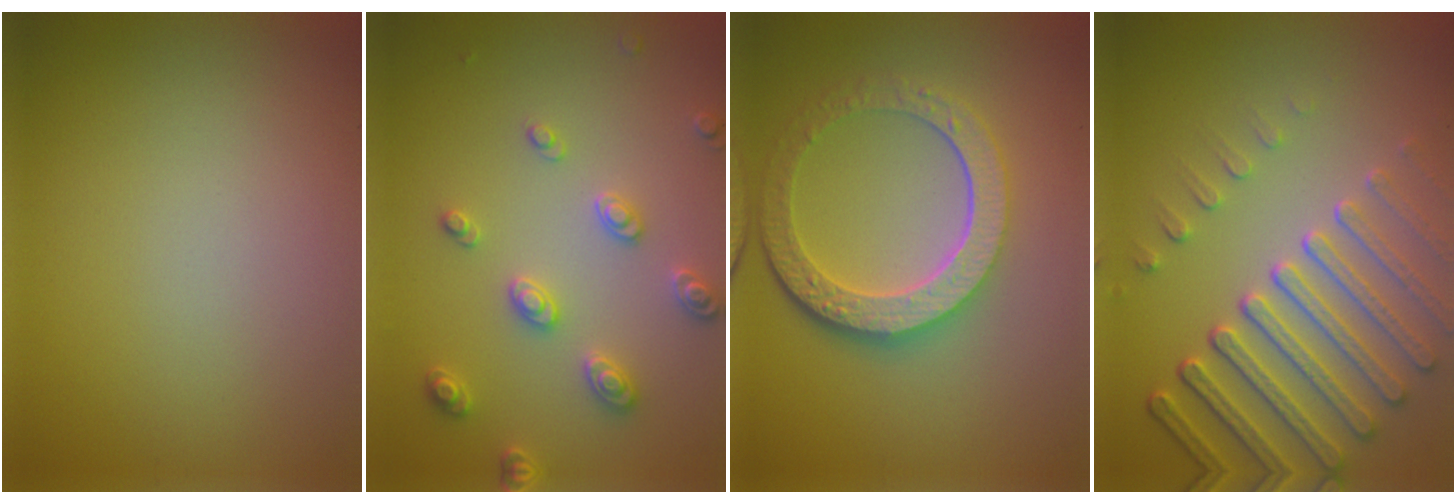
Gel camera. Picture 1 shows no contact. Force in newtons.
{"total": 2.7, "press": 2.7, "slide": 0.4}
{"total": 6.4, "press": 4.7, "slide": 4.3}
{"total": 6.5, "press": 5.2, "slide": 3.9}